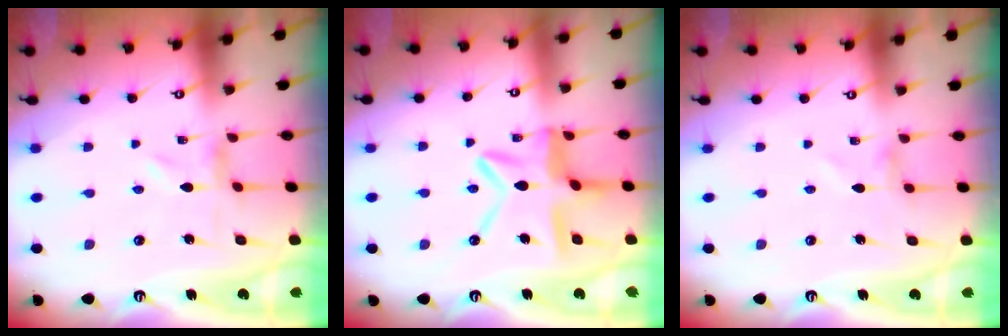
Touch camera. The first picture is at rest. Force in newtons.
{"total": 12.3, "press": 12.3, "slide": 1.1}
{"total": 0.0}